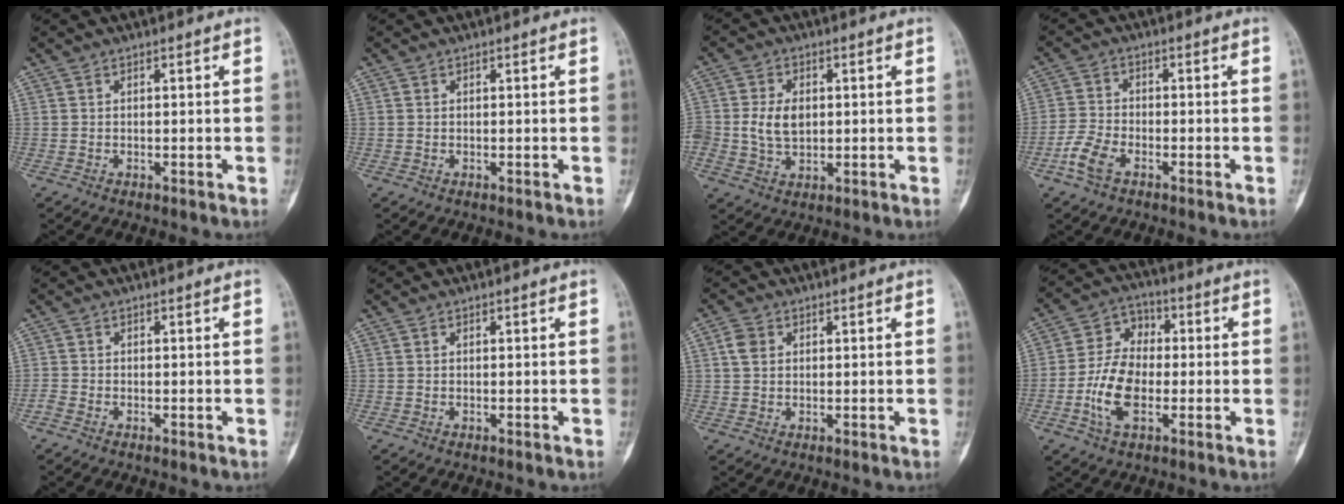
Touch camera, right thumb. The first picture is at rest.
{"total": 0.0}
{"total": 7.0, "force": [0.4, 4.9, 5.0], "torque": [-0.086, 0.002, 0.014]}
{"total": 5.3, "force": [-3.0, 2.7, 3.5], "torque": [-0.080, 0.012, -0.063]}
{"total": 0.9, "force": [-0.7, 0.5, 0.4], "torque": [-0.012, -0.001, -0.020]}
{"total": 0.0}
{"total": 3.4, "force": [1.0, 2.6, 2.0], "torque": [-0.030, 0.004, 0.019]}
{"total": 11.0, "force": [-2.3, 7.1, 8.1], "torque": [-0.148, 0.020, -0.052]}